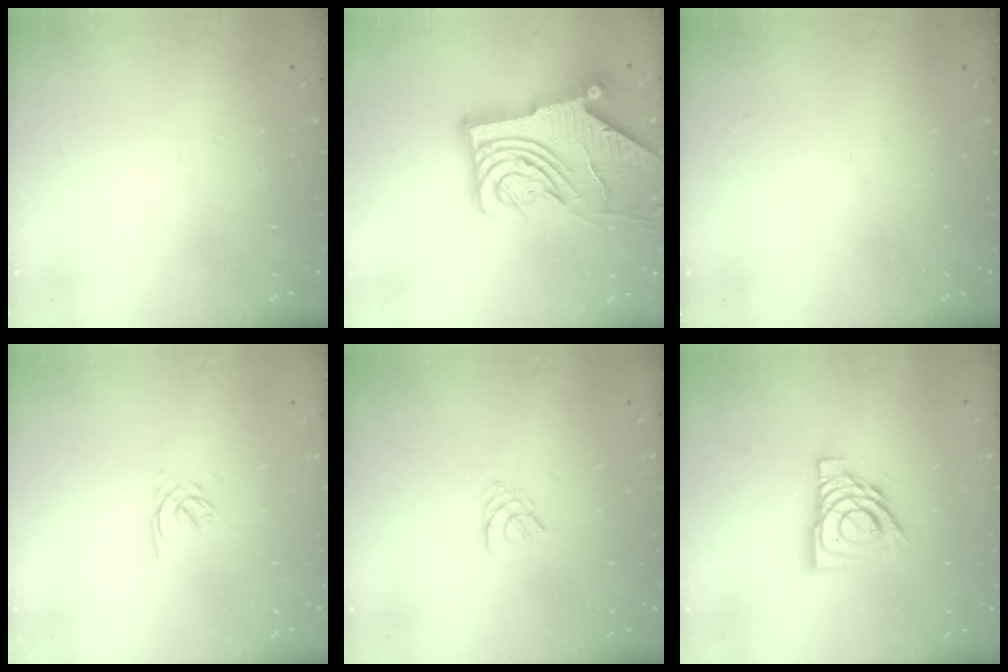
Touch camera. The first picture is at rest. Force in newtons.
{"total": 14.7, "press": 14.6, "slide": 1.7}
{"total": 0.0}
{"total": 2.4, "press": 2.4, "slide": 0.3}
{"total": 2.1, "press": 2.0, "slide": 0.4}
{"total": 12.9, "press": 12.8, "slide": 1.6}